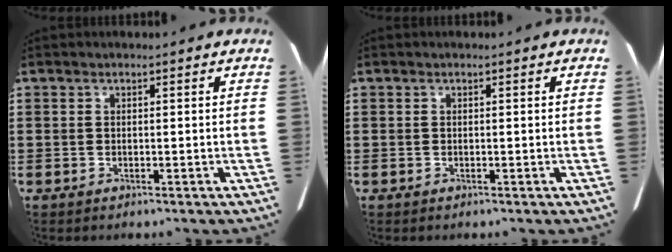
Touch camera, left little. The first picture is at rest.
{"total": 0.0}